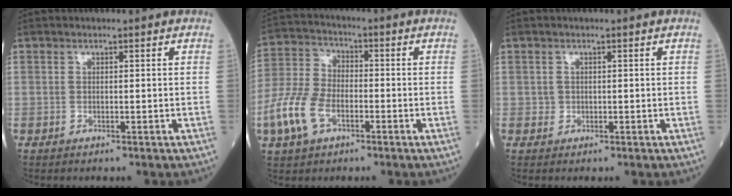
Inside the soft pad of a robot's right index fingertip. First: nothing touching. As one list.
[{"total": 9.6, "force": [-3.8, 5.5, 6.9], "torque": [-0.176, 0.008, -0.078]}, {"total": 0.8, "force": [0.0, 0.8, 0.1], "torque": [0.002, 0.004, 0.000]}]